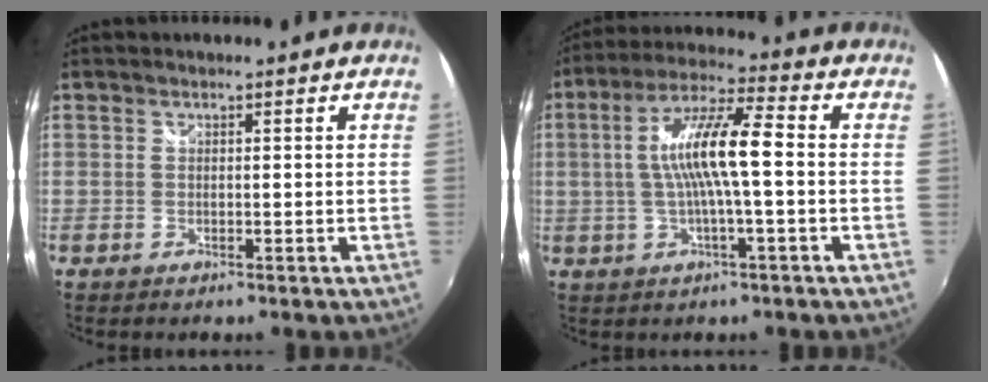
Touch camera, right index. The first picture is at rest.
{"total": 11.2, "force": [-0.4, 1.3, 11.1], "torque": [-0.210, 0.014, -0.008]}